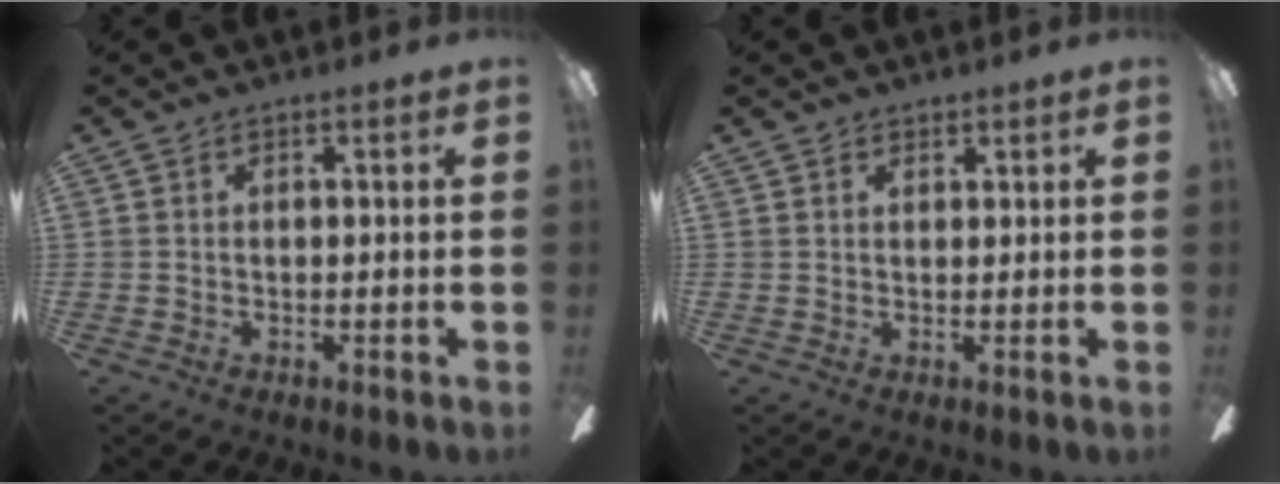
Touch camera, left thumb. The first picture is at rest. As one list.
[{"total": 1.5, "force": [1.3, 0.7, -0.1], "torque": [0.002, -0.002, 0.027]}]